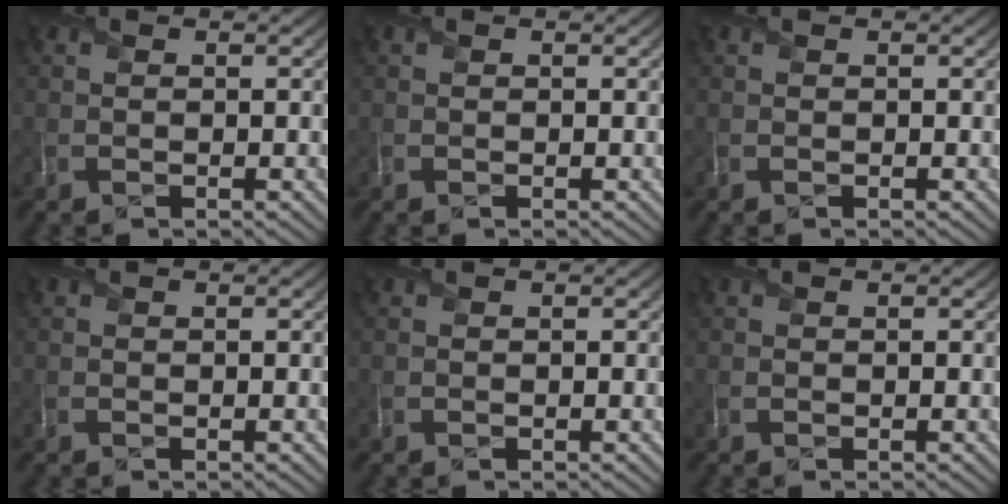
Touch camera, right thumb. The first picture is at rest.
{"total": 0.0}
{"total": 0.0}
{"total": 0.0}
{"total": 0.0}
{"total": 0.0}